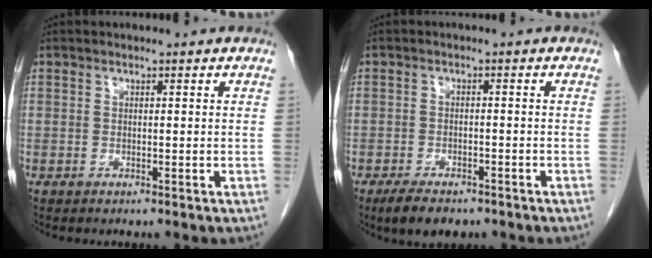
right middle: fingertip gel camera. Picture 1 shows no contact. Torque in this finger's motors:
{"motor_torque": [0.83, -0.59, 0.06, 0.02]}